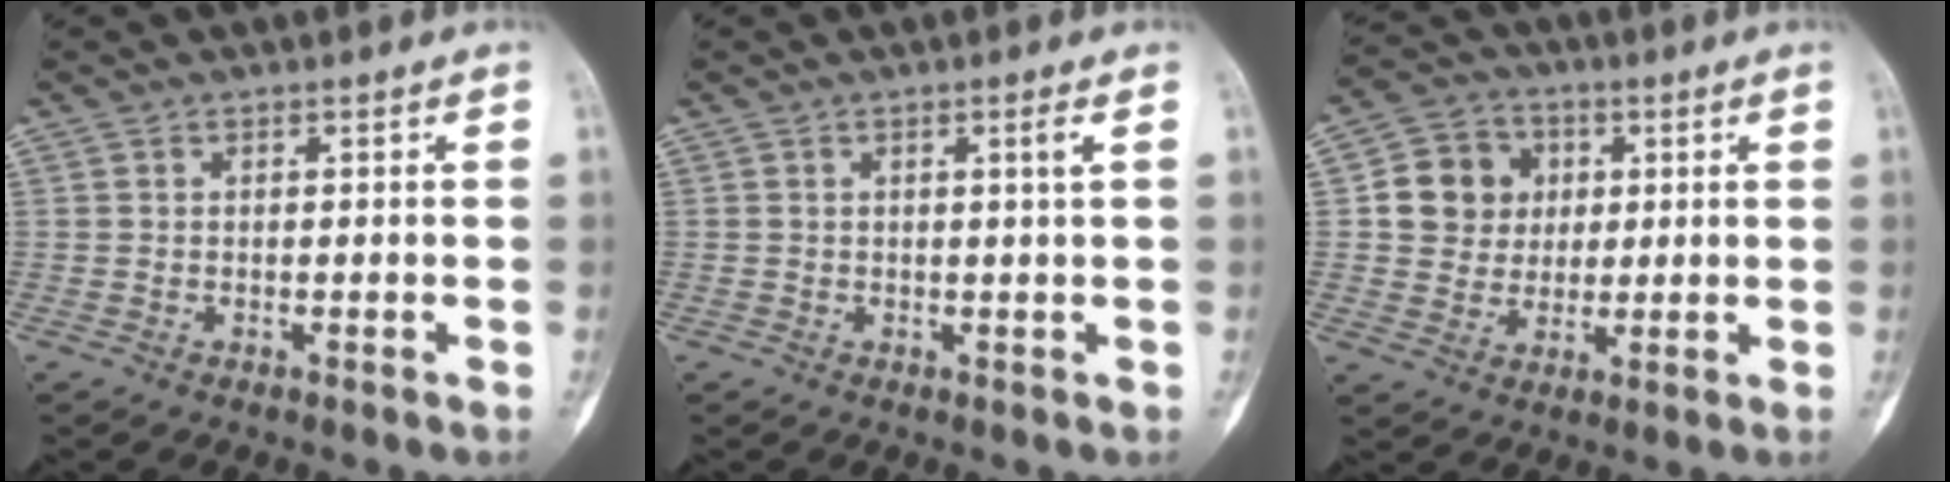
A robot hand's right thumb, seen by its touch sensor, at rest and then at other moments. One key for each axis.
{"total": 1.7, "fx": 0.5, "fy": -0.4, "fz": 1.6, "tx": -0.025, "ty": -0.003, "tz": 0.007}
{"total": 10.0, "fx": 1.8, "fy": 9.1, "fz": 3.7, "tx": -0.023, "ty": 0.000, "tz": 0.028}